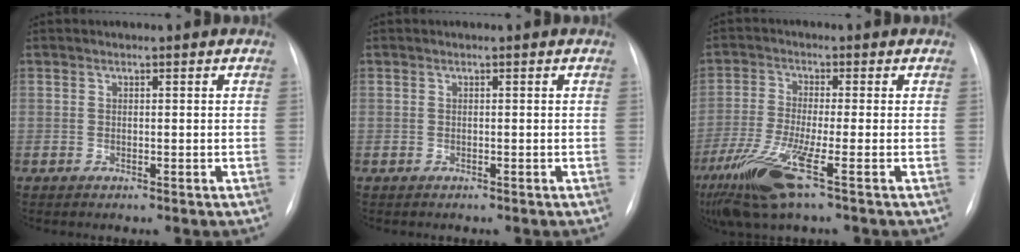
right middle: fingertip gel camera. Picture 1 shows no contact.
{"total": 0.0}
{"total": 10.4, "force": [-5.4, 0.4, 8.9], "torque": [-0.188, -0.029, -0.107]}